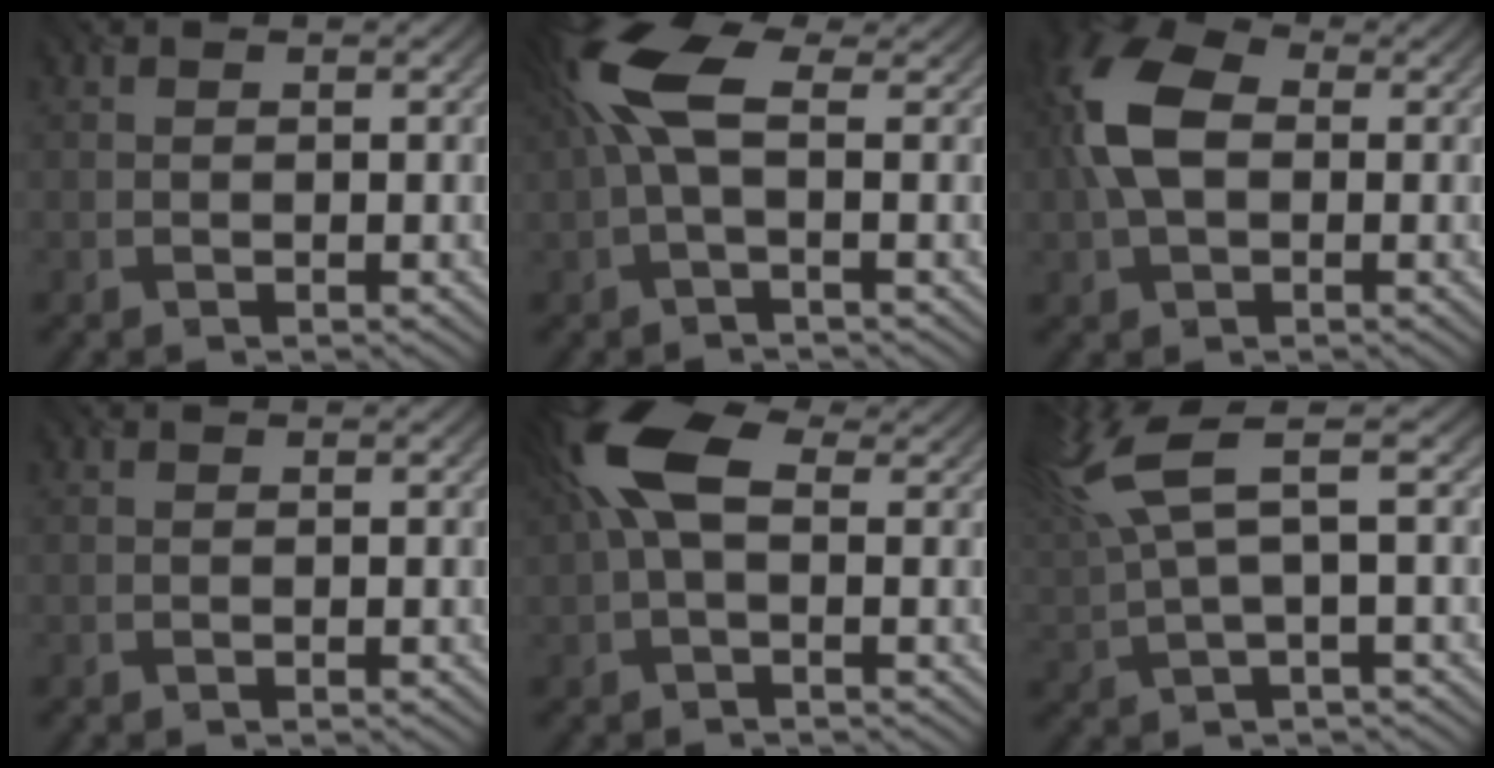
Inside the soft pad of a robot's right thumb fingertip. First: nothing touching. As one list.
[{"total": 8.1, "force": [1.5, 3.1, 7.3], "torque": [-0.170, 0.026, 0.013]}, {"total": 9.4, "force": [0.8, 6.1, 7.1], "torque": [-0.180, 0.018, 0.001]}, {"total": 0.0}, {"total": 9.3, "force": [2.4, 4.7, 7.6], "torque": [-0.186, 0.025, 0.033]}, {"total": 8.6, "force": [3.8, 1.8, 7.5], "torque": [-0.164, 0.035, 0.073]}]